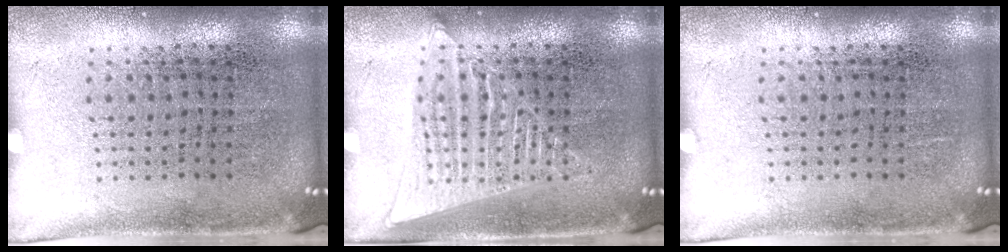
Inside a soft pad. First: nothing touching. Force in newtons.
{"total": 2.4, "press": 2.4, "slide": 0.3}
{"total": 0.0}